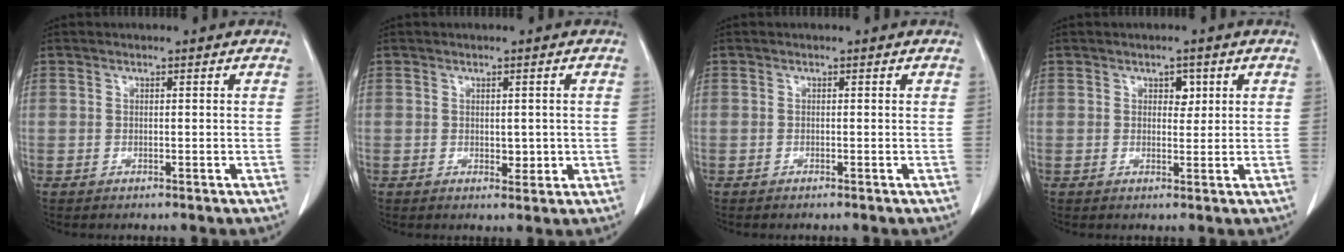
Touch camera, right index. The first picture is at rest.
{"total": 2.3, "force": [0.0, 1.4, 1.8], "torque": [-0.020, -0.003, 0.006]}
{"total": 0.0}
{"total": 2.2, "force": [1.0, 1.4, 1.4], "torque": [-0.015, 0.001, 0.014]}